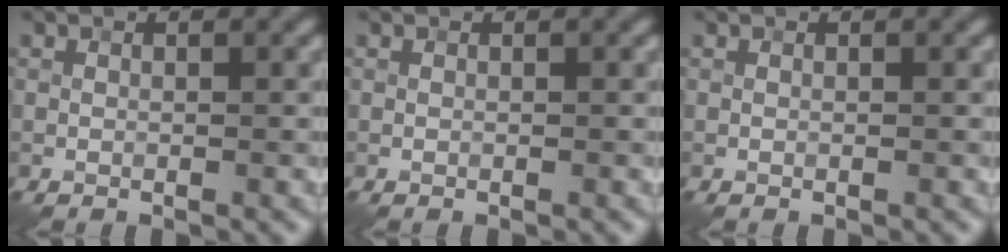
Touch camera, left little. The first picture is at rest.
{"total": 0.0}
{"total": 0.0}